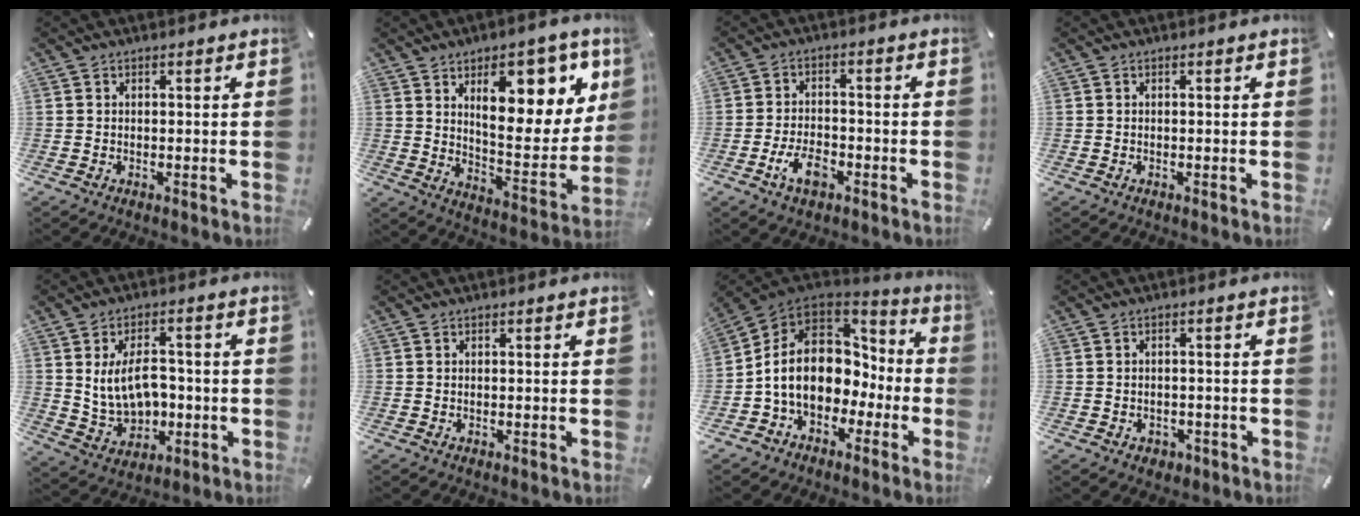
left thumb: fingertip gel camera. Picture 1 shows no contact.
{"total": 17.4, "force": [8.9, 8.0, 12.6], "torque": [-0.164, -0.049, 0.145]}
{"total": 7.0, "force": [-3.4, 3.9, 4.7], "torque": [-0.098, 0.014, -0.064]}
{"total": 0.0}
{"total": 10.9, "force": [0.6, 8.0, 7.4], "torque": [-0.137, 0.007, 0.014]}
{"total": 0.0}
{"total": 14.4, "force": [-0.7, 11.8, 8.3], "torque": [-0.178, 0.002, -0.010]}
{"total": 2.2, "force": [-0.8, 1.9, 0.8], "torque": [-0.016, 0.003, -0.018]}